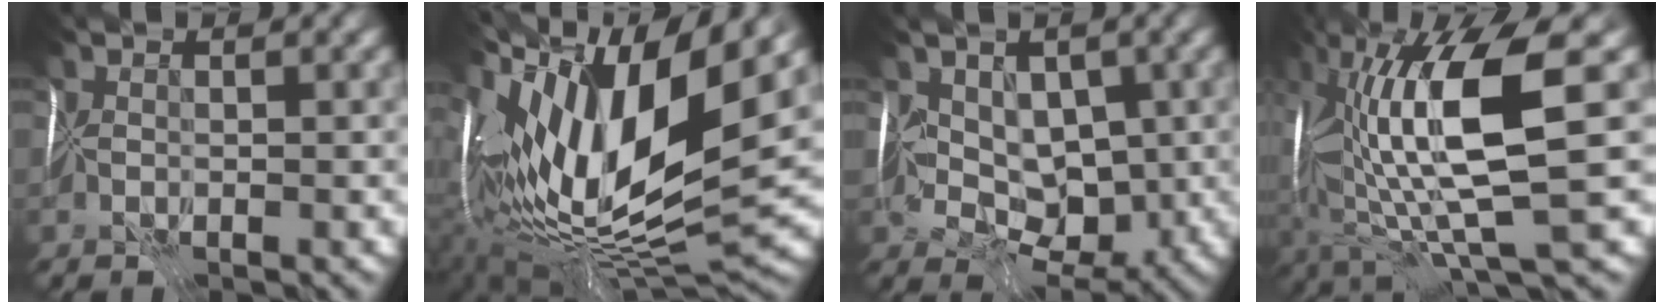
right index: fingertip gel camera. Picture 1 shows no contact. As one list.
[{"total": 15.3, "force": [4.1, 4.7, 14.0], "torque": [-0.248, 0.006, 0.070]}, {"total": 4.0, "force": [0.5, 2.9, 2.7], "torque": [-0.014, -0.011, 0.013]}, {"total": 10.7, "force": [1.2, 1.6, 10.5], "torque": [-0.179, -0.012, 0.028]}]